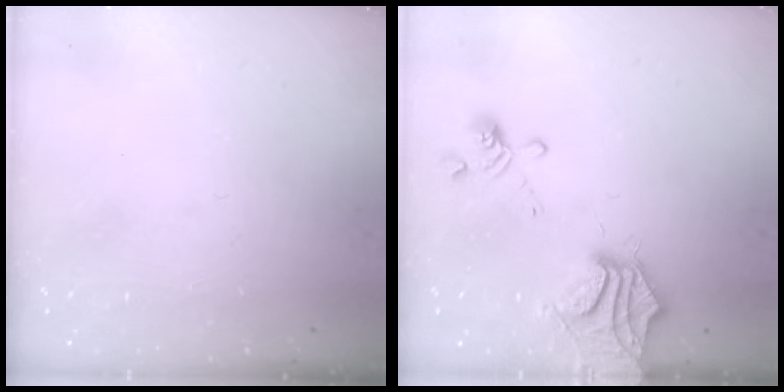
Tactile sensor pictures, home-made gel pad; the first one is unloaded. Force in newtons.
{"total": 6.3, "press": 5.4, "slide": 3.2}